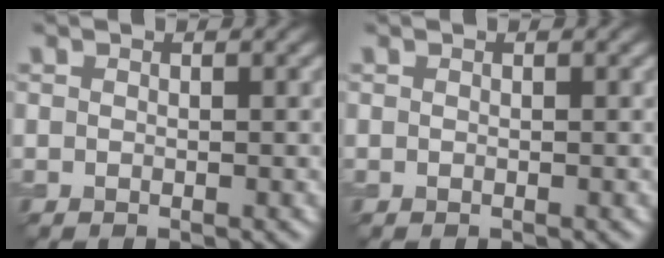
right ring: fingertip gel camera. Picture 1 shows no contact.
{"total": 0.0}